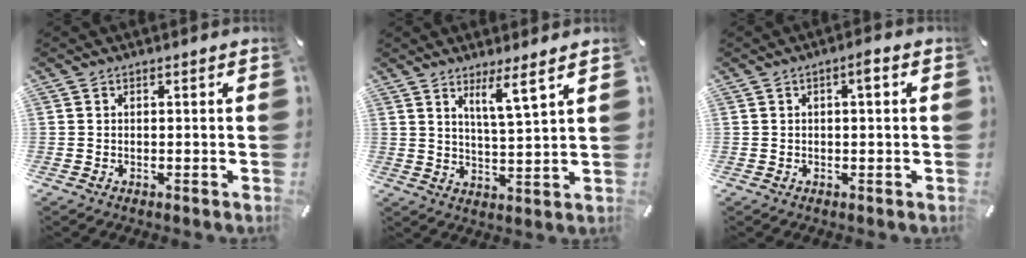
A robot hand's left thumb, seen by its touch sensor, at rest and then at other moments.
{"total": 7.0, "force": [5.0, -0.2, 4.8], "torque": [-0.093, -0.027, 0.082]}
{"total": 2.8, "force": [0.6, 0.7, 2.6], "torque": [-0.042, 0.003, 0.007]}